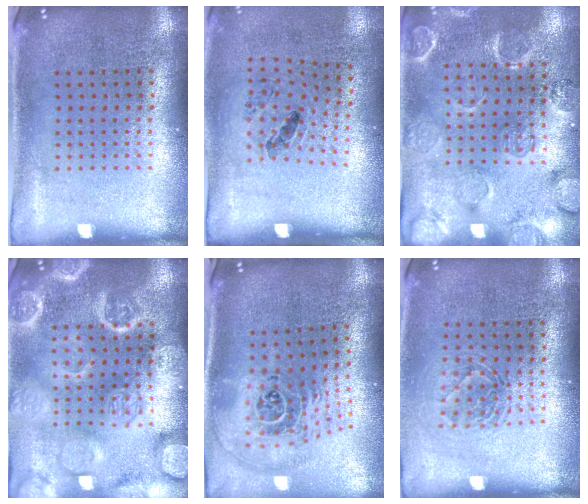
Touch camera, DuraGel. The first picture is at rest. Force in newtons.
{"total": 1.2, "press": 0.7, "slide": 1.0}
{"total": 2.4, "press": 2.2, "slide": 0.8}
{"total": 4.5, "press": 4.5, "slide": 0.6}
{"total": 2.5, "press": 1.8, "slide": 1.8}
{"total": 1.3, "press": 1.1, "slide": 0.6}